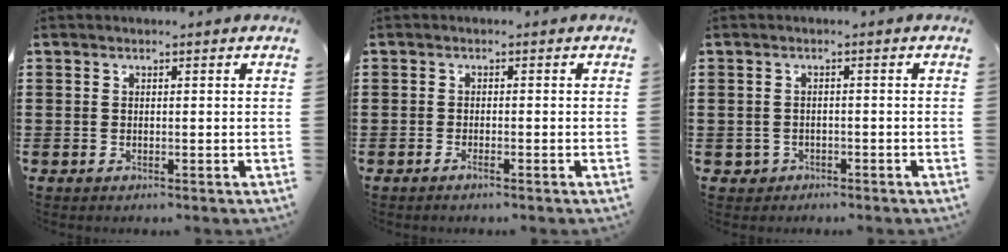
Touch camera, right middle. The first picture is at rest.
{"total": 1.0, "force": [-0.7, 0.1, 0.7], "torque": [-0.014, -0.004, -0.012]}
{"total": 1.3, "force": [-1.0, 0.8, 0.1], "torque": [-0.009, -0.001, -0.024]}